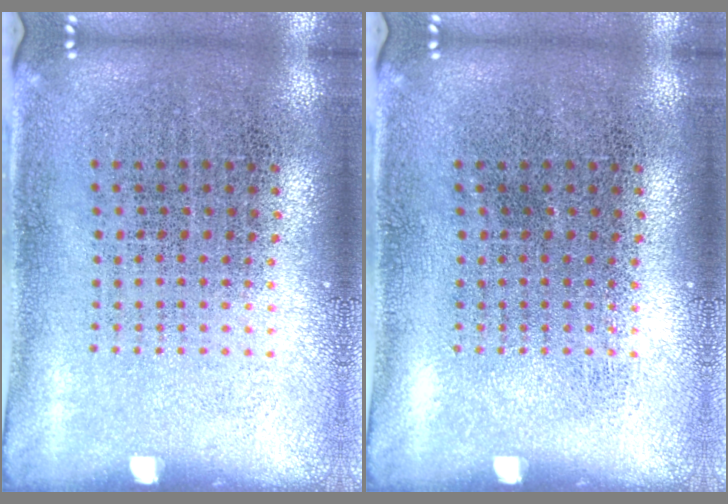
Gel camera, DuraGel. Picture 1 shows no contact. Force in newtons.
{"total": 0.0}